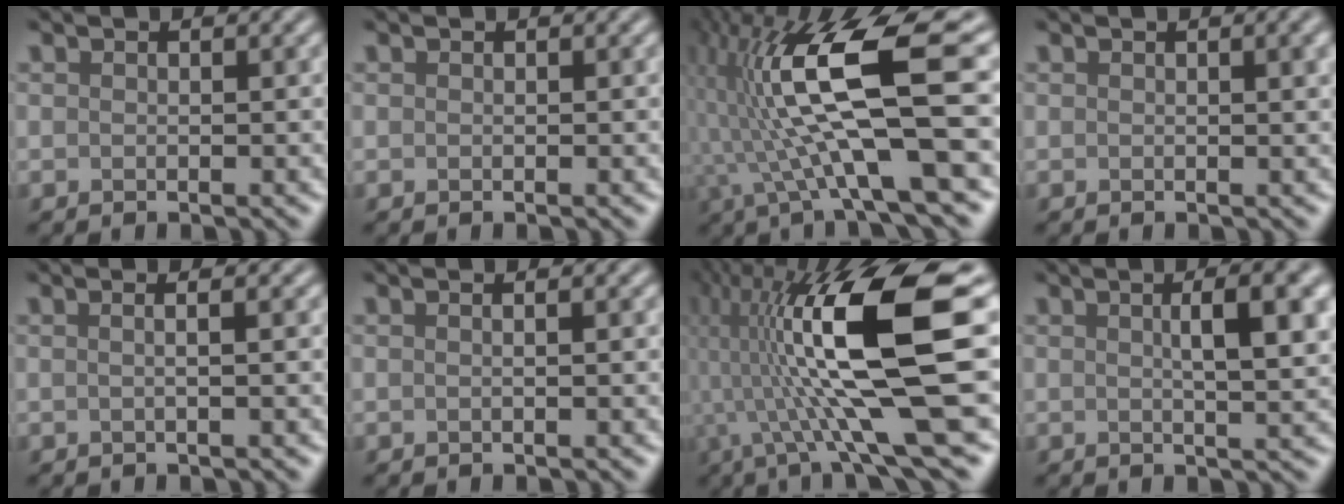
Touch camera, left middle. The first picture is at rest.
{"total": 0.0}
{"total": 12.4, "force": [0.2, 2.8, 12.0], "torque": [-0.231, 0.018, 0.010]}
{"total": 2.3, "force": [0.6, 0.8, 2.1], "torque": [-0.016, 0.009, 0.008]}
{"total": 2.5, "force": [0.6, 1.3, 2.1], "torque": [-0.008, 0.011, -0.022]}
{"total": 1.6, "force": [0.4, 0.9, 1.3], "torque": [0.001, 0.000, -0.016]}
{"total": 14.8, "force": [1.4, 3.6, 14.3], "torque": [-0.262, 0.007, 0.029]}
{"total": 5.7, "force": [1.3, 1.4, 5.4], "torque": [-0.060, 0.014, 0.020]}